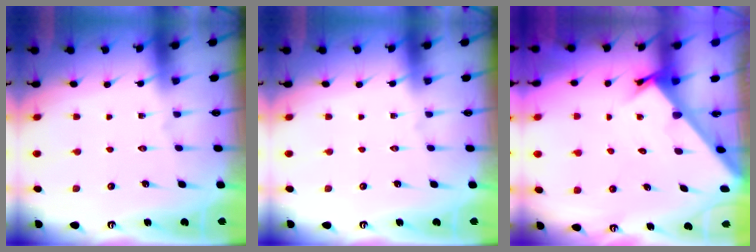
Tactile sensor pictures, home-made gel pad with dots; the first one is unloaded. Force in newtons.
{"total": 0.0}
{"total": 2.3, "press": 2.3, "slide": 0.2}